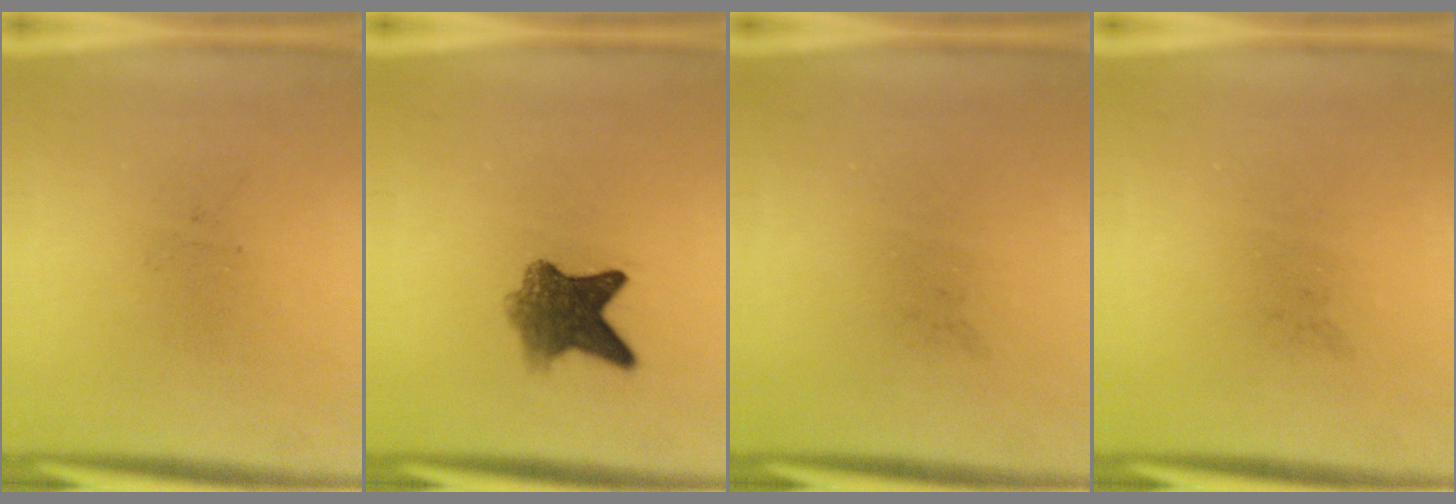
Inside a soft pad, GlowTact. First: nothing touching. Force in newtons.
{"total": 6.3}
{"total": 0.0}
{"total": 0.0}